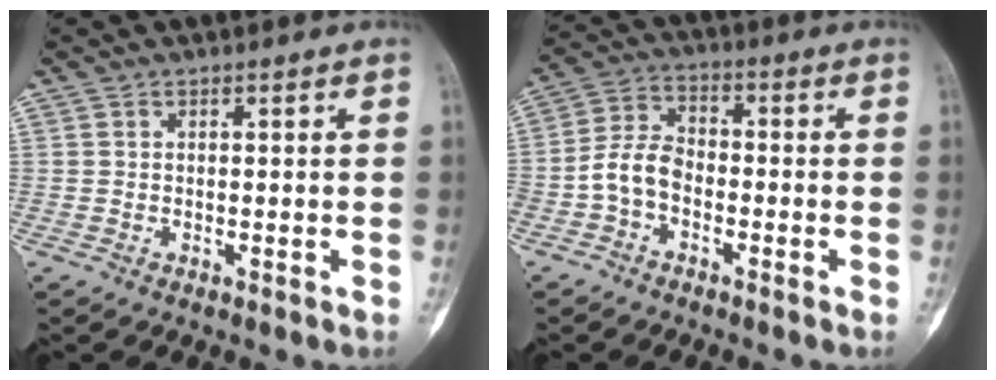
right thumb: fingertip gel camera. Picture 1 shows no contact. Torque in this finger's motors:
{"motor_torque": [1.21, 1.12, 0.46, -0.43, 0.13]}